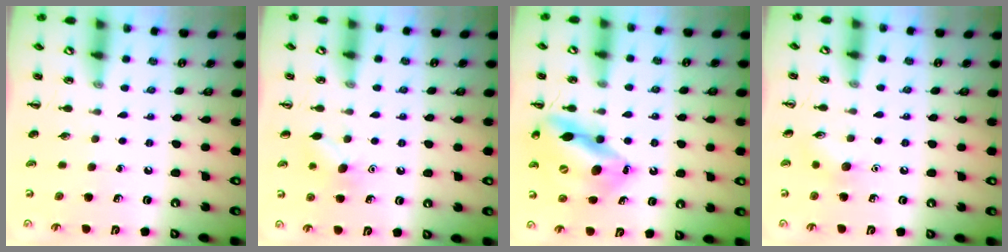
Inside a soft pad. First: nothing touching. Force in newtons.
{"total": 6.5, "press": 6.3, "slide": 1.7}
{"total": 15.7, "press": 15.0, "slide": 4.5}
{"total": 6.7, "press": 6.4, "slide": 1.9}